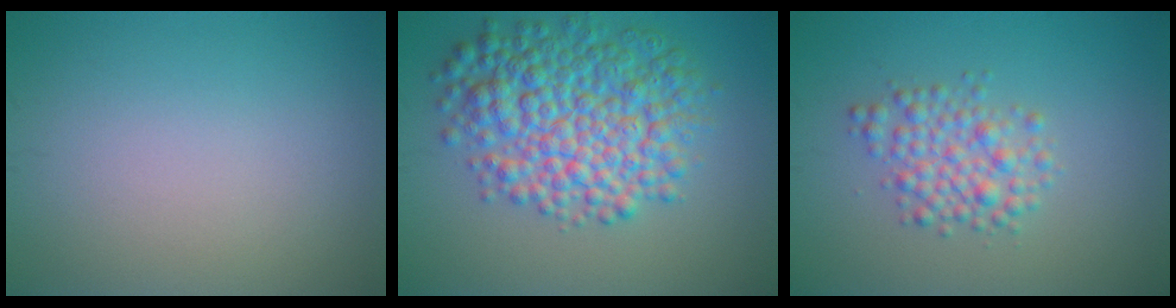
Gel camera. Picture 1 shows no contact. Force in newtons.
{"total": 8.6, "press": 8.6, "slide": 0.0}
{"total": 3.3, "press": 3.2, "slide": 0.1}